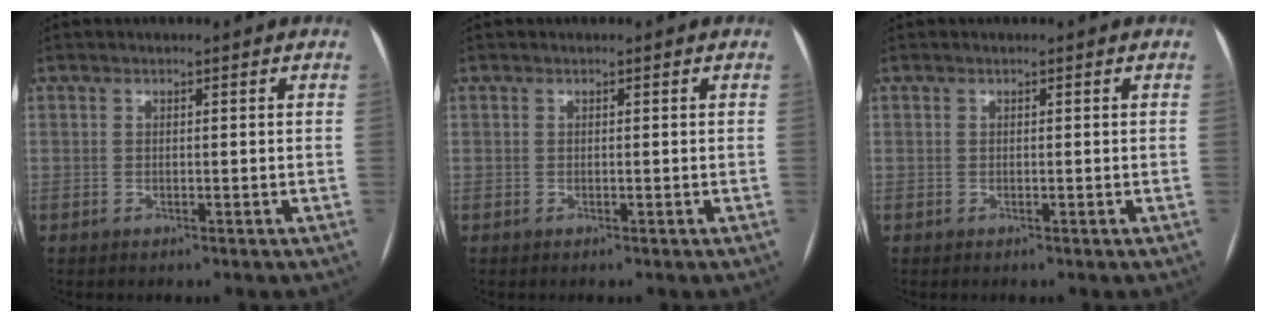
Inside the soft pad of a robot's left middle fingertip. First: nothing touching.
{"total": 0.0}
{"total": 0.0}